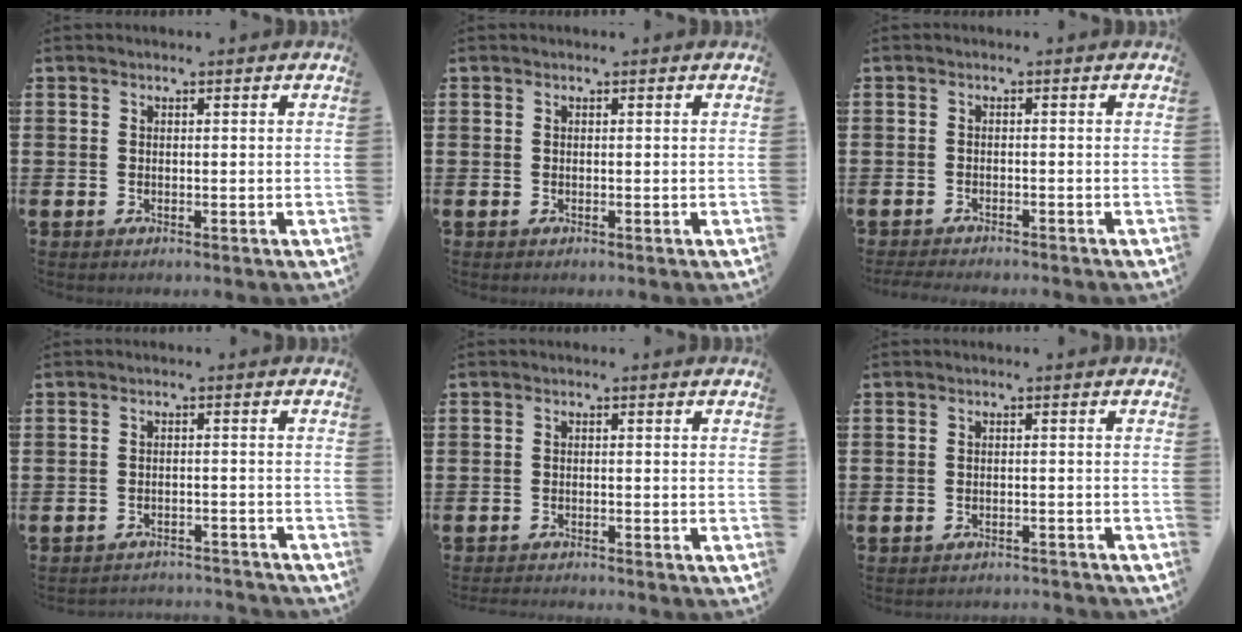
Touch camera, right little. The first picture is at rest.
{"total": 0.0}
{"total": 1.2, "force": [-1.2, 0.0, 0.2], "torque": [-0.005, 0.001, -0.024]}
{"total": 2.0, "force": [-2.0, -0.1, -0.2], "torque": [-0.003, 0.004, -0.045]}
{"total": 1.0, "force": [-1.0, -0.1, 0.0], "torque": [-0.002, 0.000, -0.021]}
{"total": 1.3, "force": [-1.3, -0.1, -0.1], "torque": [-0.002, 0.003, -0.027]}